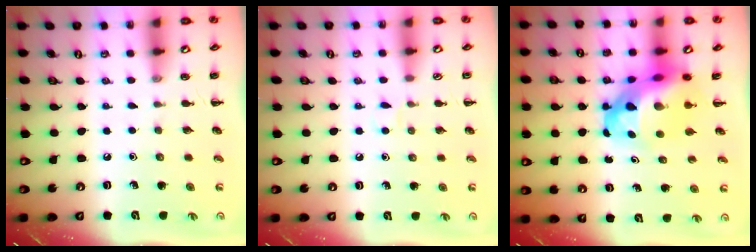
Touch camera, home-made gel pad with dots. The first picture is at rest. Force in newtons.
{"total": 2.8, "press": 2.7, "slide": 1.0}
{"total": 12.5, "press": 12.0, "slide": 3.4}